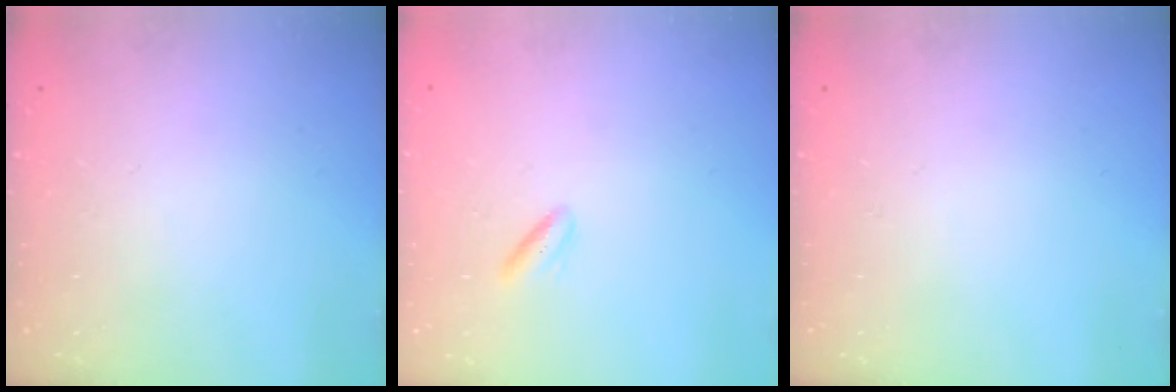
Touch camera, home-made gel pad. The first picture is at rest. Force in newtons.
{"total": 2.6, "press": 2.5, "slide": 0.9}
{"total": 0.0}